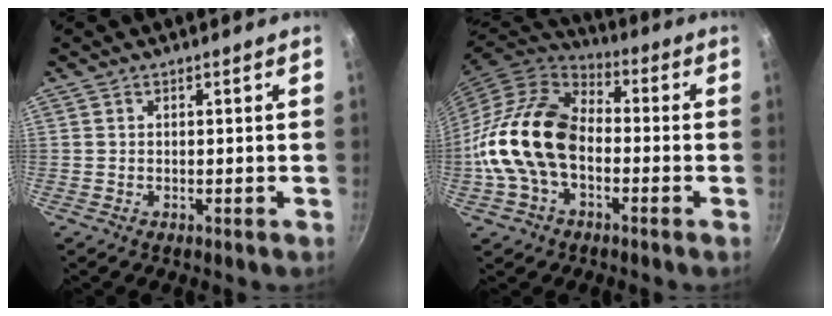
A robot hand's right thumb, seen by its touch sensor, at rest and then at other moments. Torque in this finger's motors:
{"motor_torque": [2.33, 2.67, 1.41, -1.36, 0.27]}